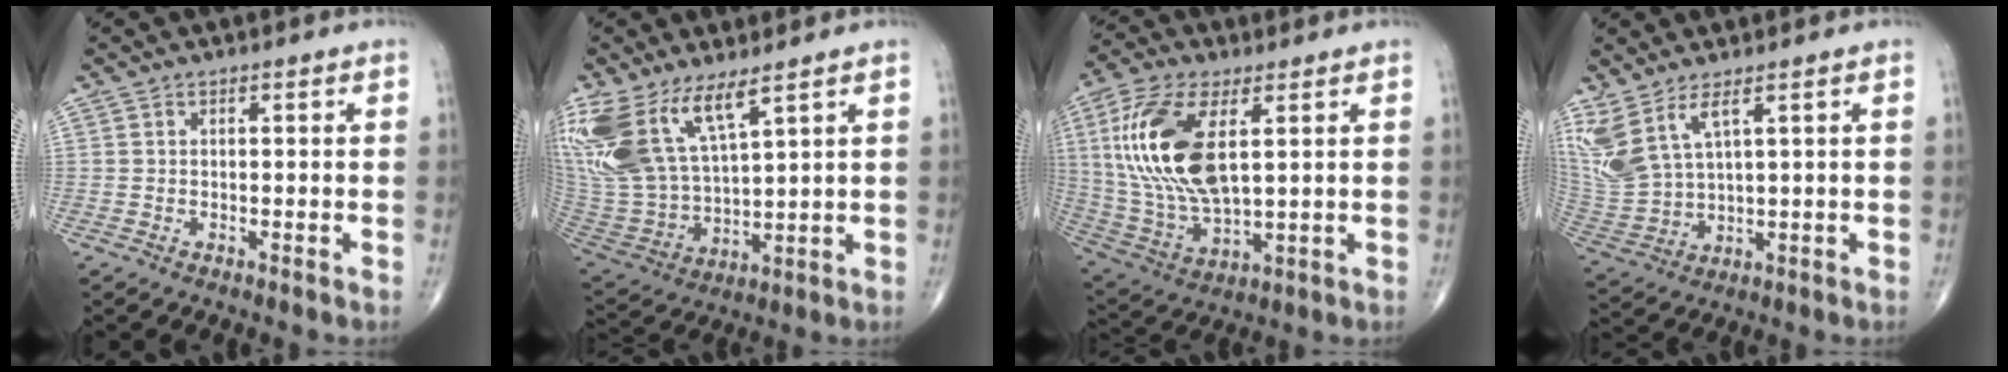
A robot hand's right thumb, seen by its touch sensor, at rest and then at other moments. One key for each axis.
{"total": 18.8, "fx": 10.9, "fy": 7.6, "fz": 13.3, "tx": -0.299, "ty": -0.043, "tz": 0.232}
{"total": 18.9, "fx": 4.4, "fy": 8.5, "fz": 16.2, "tx": -0.349, "ty": -0.016, "tz": 0.089}
{"total": 10.9, "fx": 6.1, "fy": 4.1, "fz": 8.0, "tx": -0.198, "ty": -0.028, "tz": 0.142}